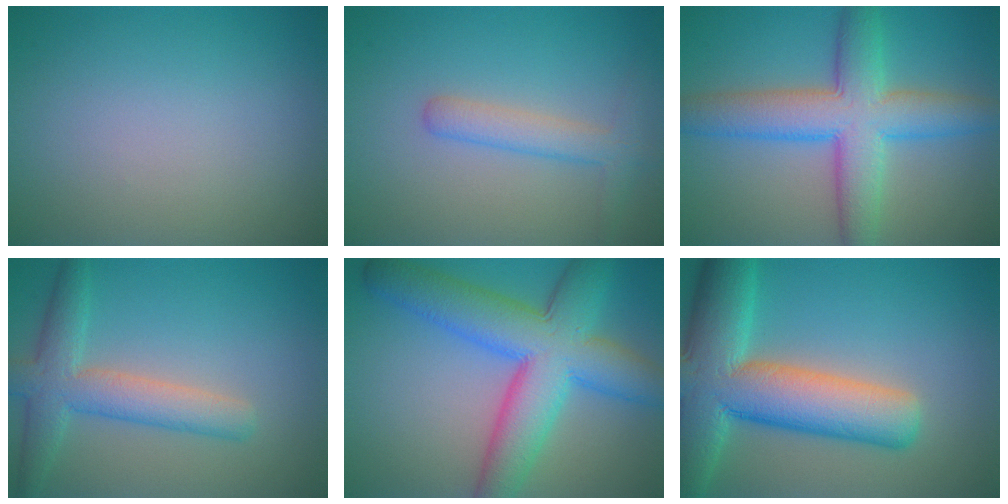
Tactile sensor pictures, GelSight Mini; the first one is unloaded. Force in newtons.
{"total": 2.7, "press": 2.7, "slide": 0.1}
{"total": 7.9, "press": 7.9, "slide": 0.1}
{"total": 5.0, "press": 5.0, "slide": 0.3}
{"total": 10.2, "press": 10.2, "slide": 0.2}
{"total": 12.1, "press": 12.1, "slide": 0.9}